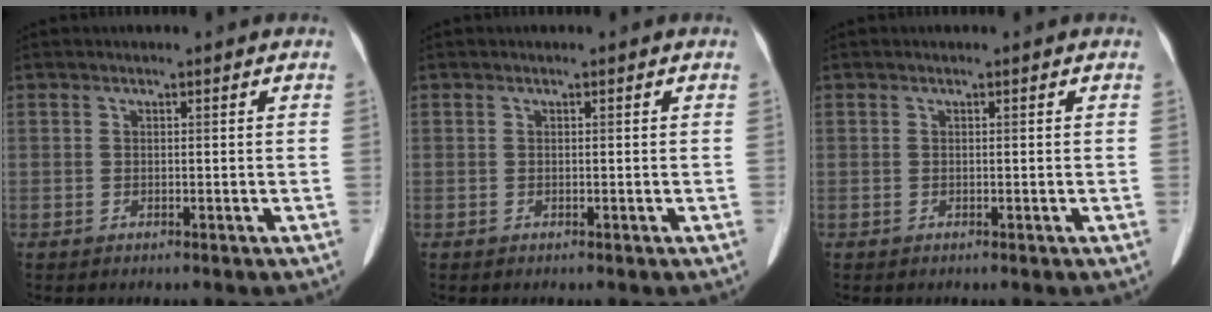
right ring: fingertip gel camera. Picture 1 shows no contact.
{"total": 0.0}
{"total": 0.0}